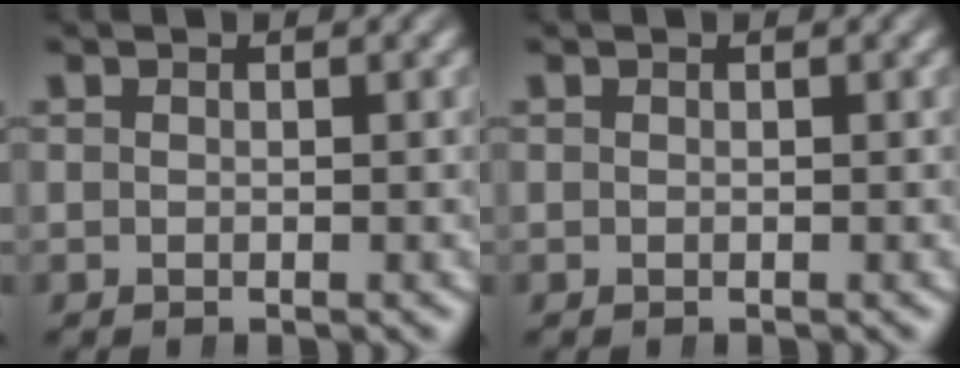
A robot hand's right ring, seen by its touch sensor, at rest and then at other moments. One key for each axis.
{"total": 0.0}